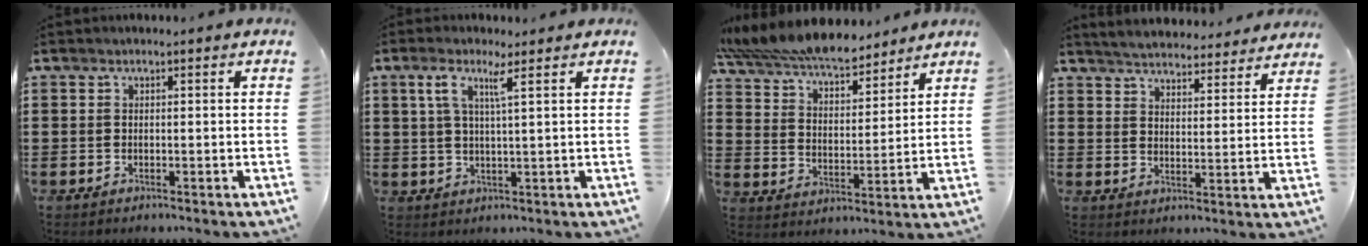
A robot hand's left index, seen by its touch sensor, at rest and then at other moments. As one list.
[{"total": 4.1, "force": [2.3, 0.3, 3.4], "torque": [-0.077, -0.002, 0.038]}, {"total": 8.1, "force": [7.7, 0.7, 2.6], "torque": [-0.083, -0.041, 0.136]}, {"total": 4.7, "force": [4.7, -0.2, 0.3], "torque": [-0.027, -0.029, 0.082]}]